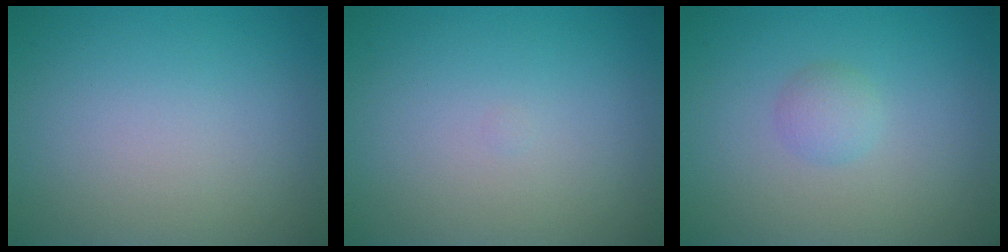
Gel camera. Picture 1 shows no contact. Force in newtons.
{"total": 0.0}
{"total": 1.4, "press": 1.4, "slide": 0.0}